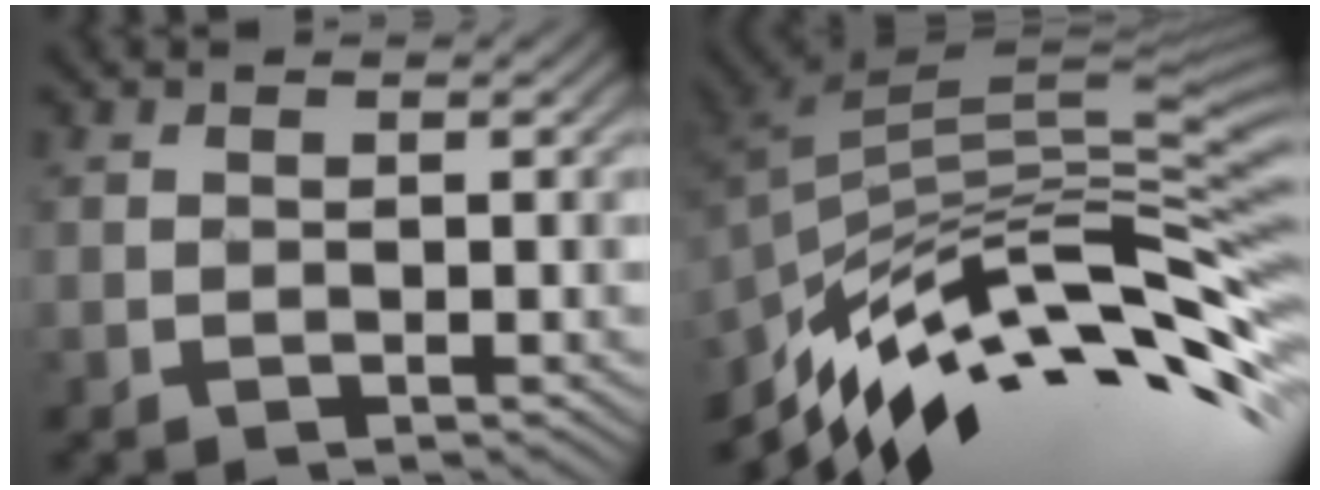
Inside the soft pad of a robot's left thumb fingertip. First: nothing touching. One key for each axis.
{"total": 14.1, "fx": -7.4, "fy": 3.9, "fz": 11.3, "tx": -0.237, "ty": 0.004, "tz": -0.130}